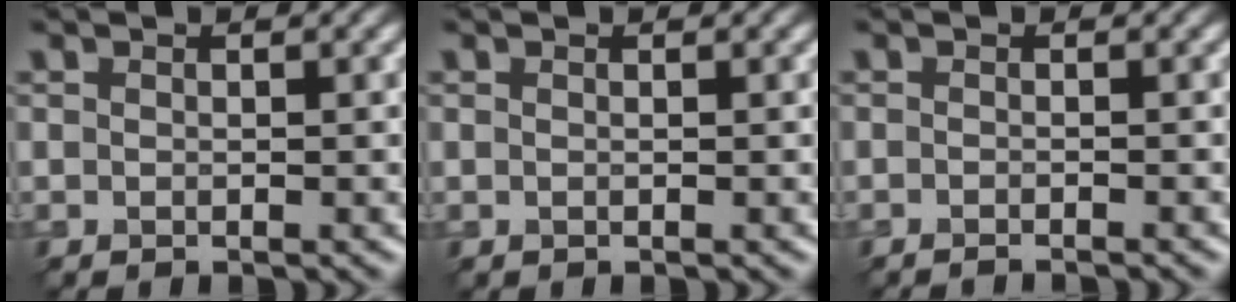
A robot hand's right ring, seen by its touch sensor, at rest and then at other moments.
{"total": 0.0}
{"total": 1.4, "force": [-1.1, 0.3, 0.8], "torque": [0.000, -0.004, -0.021]}